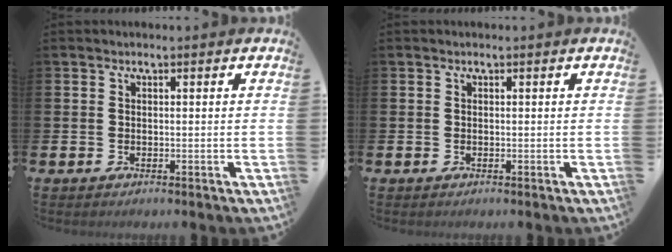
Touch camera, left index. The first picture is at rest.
{"total": 0.0}